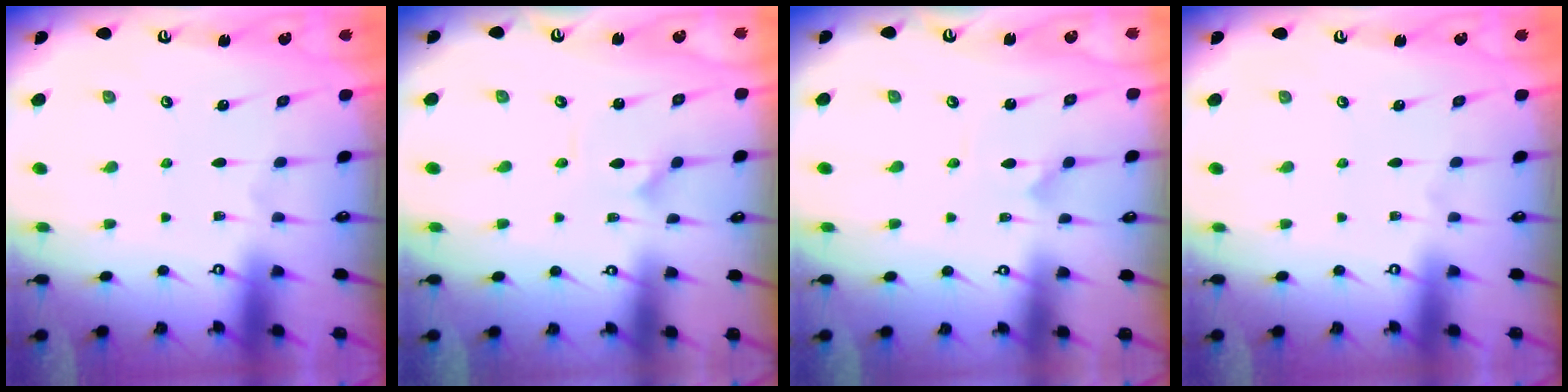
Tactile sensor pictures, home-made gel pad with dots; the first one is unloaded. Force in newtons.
{"total": 2.1, "press": 2.1, "slide": 0.2}
{"total": 1.6, "press": 1.6, "slide": 0.1}
{"total": 0.0}